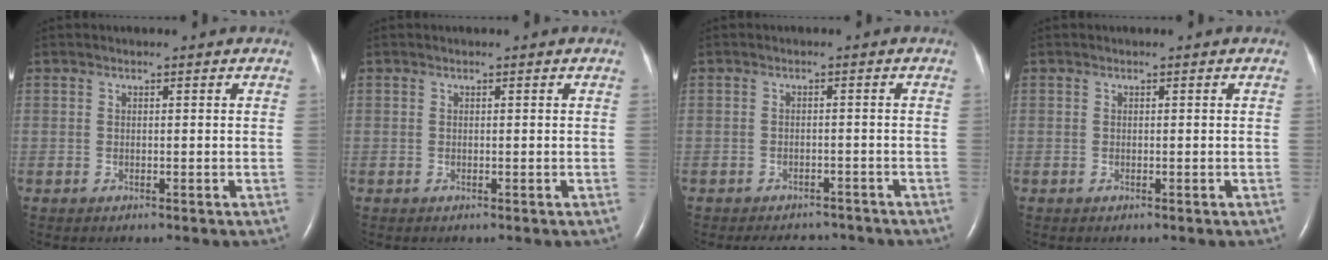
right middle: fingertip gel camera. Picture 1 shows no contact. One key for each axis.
{"total": 0.0}
{"total": 6.1, "fx": -5.5, "fy": 2.4, "fz": 1.3, "tx": -0.018, "ty": 0.000, "tz": -0.066}
{"total": 0.0}